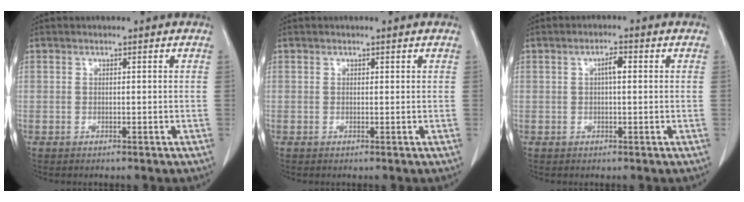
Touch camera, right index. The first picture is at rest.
{"total": 0.0}
{"total": 2.2, "force": [0.4, 0.6, 2.1], "torque": [-0.038, 0.004, 0.006]}